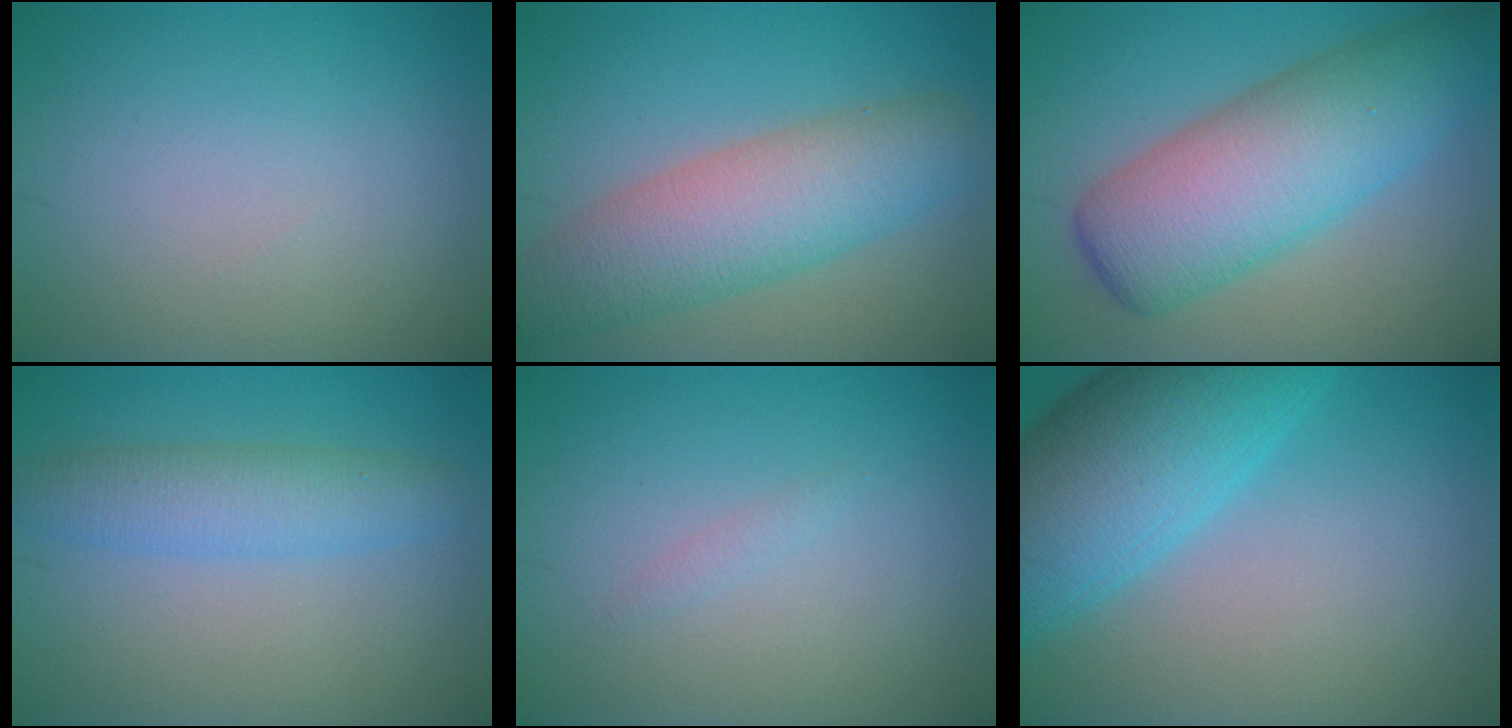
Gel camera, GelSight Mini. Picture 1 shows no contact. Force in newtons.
{"total": 7.3, "press": 7.3, "slide": 0.3}
{"total": 9.4, "press": 9.4, "slide": 0.1}
{"total": 3.7, "press": 3.7, "slide": 0.1}
{"total": 0.6, "press": 0.6, "slide": 0.1}
{"total": 8.6, "press": 8.6, "slide": 0.3}